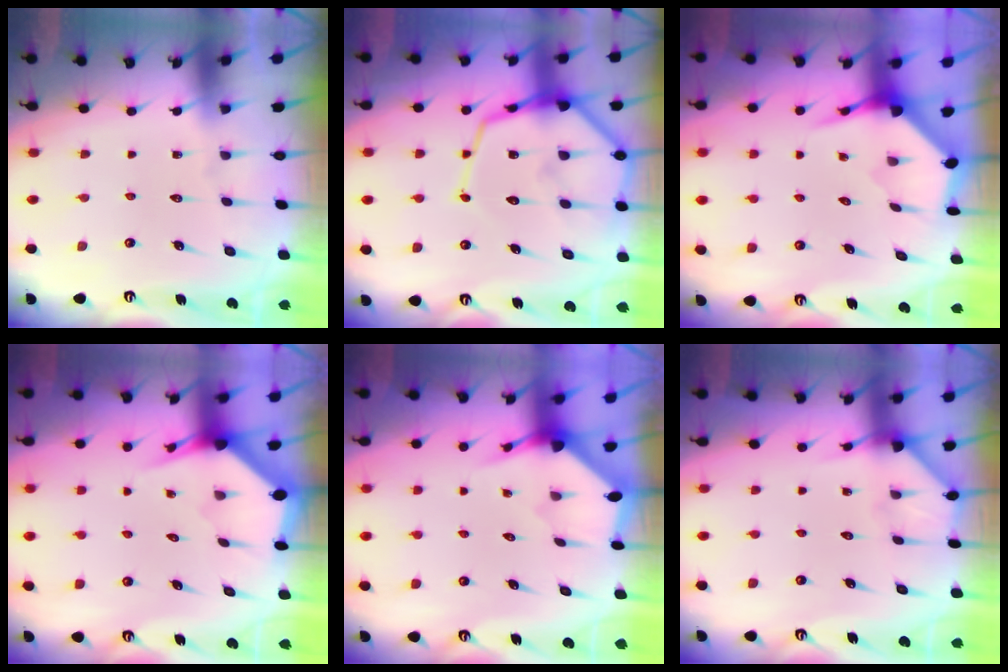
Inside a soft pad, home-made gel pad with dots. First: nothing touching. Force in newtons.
{"total": 18.5, "press": 18.5, "slide": 1.7}
{"total": 3.9, "press": 3.9, "slide": 0.4}
{"total": 2.8, "press": 2.8, "slide": 0.0}
{"total": 3.2, "press": 3.2, "slide": 0.3}
{"total": 4.8, "press": 4.8, "slide": 0.3}